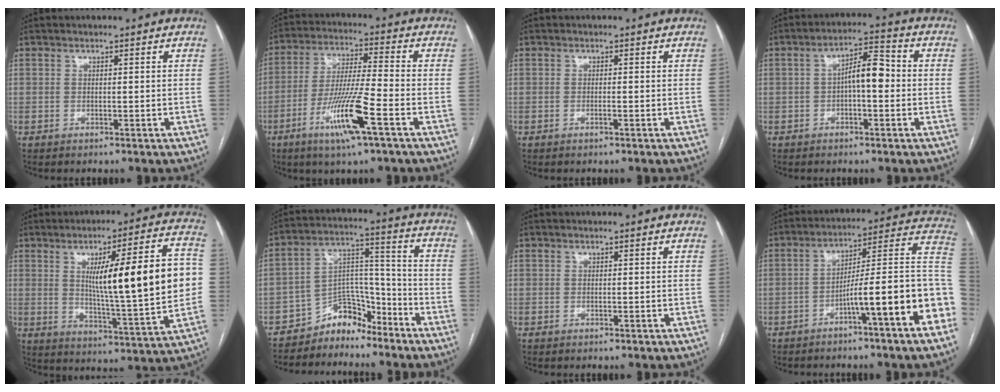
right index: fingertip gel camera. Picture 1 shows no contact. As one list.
[{"total": 12.0, "force": [-5.5, 0.0, 10.6], "torque": [-0.207, -0.016, -0.106]}, {"total": 0.6, "force": [-0.3, 0.0, 0.5], "torque": [-0.012, 0.000, -0.004]}, {"total": 6.2, "force": [-0.4, 1.9, 5.9], "torque": [-0.096, 0.028, -0.008]}, {"total": 20.1, "force": [2.3, 1.7, 19.9], "torque": [-0.290, 0.010, 0.033]}, {"total": 9.6, "force": [-8.7, 3.7, 1.9], "torque": [-0.021, 0.065, -0.151]}, {"total": 0.0}, {"total": 16.3, "force": [-6.4, 0.1, 14.9], "torque": [-0.166, 0.038, -0.094]}]